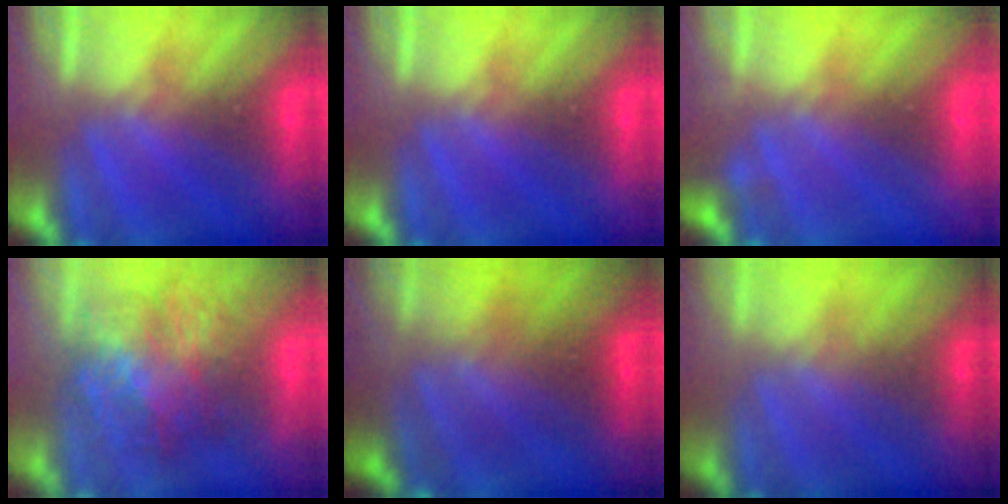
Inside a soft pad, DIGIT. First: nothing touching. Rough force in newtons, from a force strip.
{"total": 0.0}
{"total": 2.1}
{"total": 9.3}
{"total": 4.8}
{"total": 1.8}